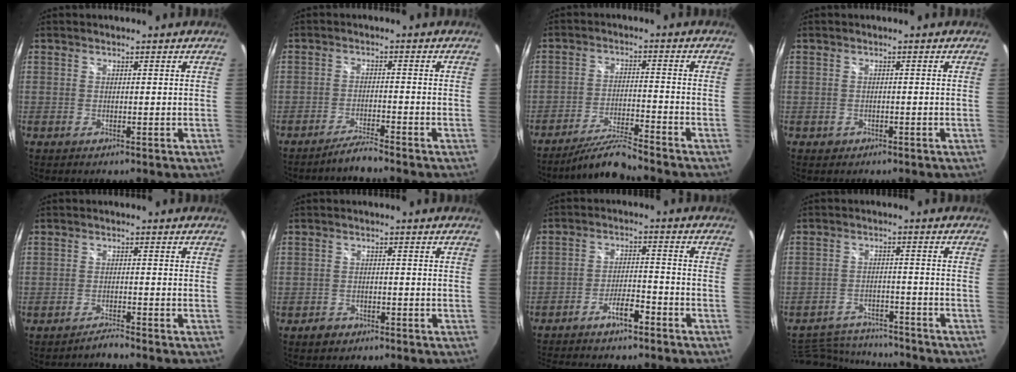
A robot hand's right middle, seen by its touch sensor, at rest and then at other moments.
{"total": 3.3, "force": [-3.1, -0.6, 0.9], "torque": [-0.034, -0.001, -0.061]}
{"total": 7.6, "force": [-7.0, -1.0, 2.6], "torque": [-0.068, 0.002, -0.129]}
{"total": 1.3, "force": [-0.6, 1.1, 0.3], "torque": [-0.007, -0.002, -0.007]}
{"total": 1.9, "force": [-1.8, -0.4, 0.2], "torque": [-0.009, -0.003, -0.036]}
{"total": 2.5, "force": [-1.7, 1.7, 0.5], "torque": [-0.015, 0.000, -0.027]}
{"total": 7.8, "force": [-6.4, 1.5, 4.1], "torque": [-0.087, 0.011, -0.107]}
{"total": 14.1, "force": [-12.8, 4.2, 4.1], "torque": [-0.109, 0.007, -0.192]}